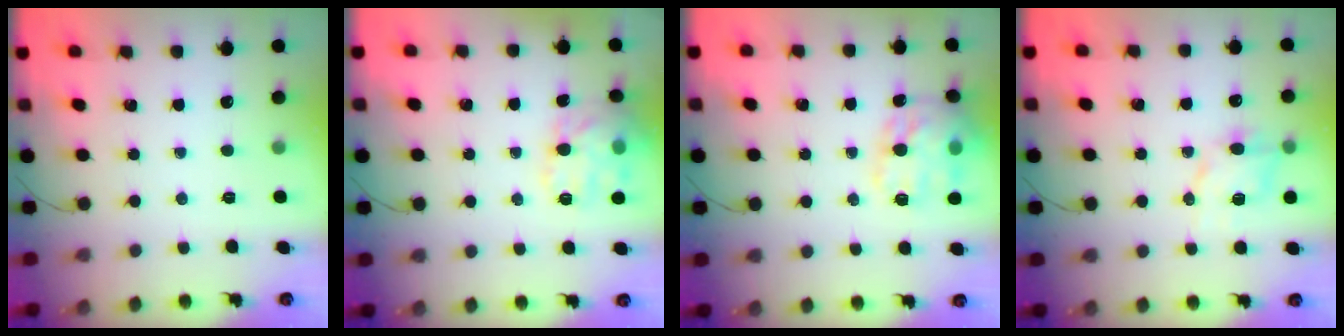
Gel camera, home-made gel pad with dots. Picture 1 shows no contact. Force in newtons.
{"total": 12.2, "press": 12.2, "slide": 1.0}
{"total": 18.1, "press": 18.1, "slide": 1.6}
{"total": 7.5, "press": 7.4, "slide": 1.1}